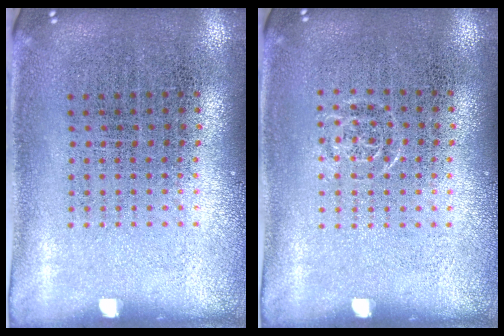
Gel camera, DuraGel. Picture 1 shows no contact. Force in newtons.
{"total": 0.5, "press": 0.5, "slide": 0.2}